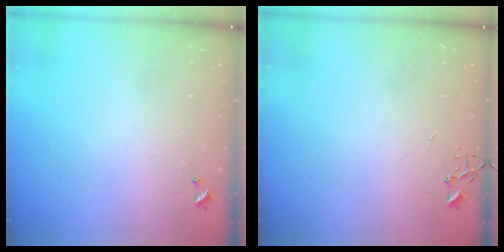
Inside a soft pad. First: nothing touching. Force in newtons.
{"total": 0.0}